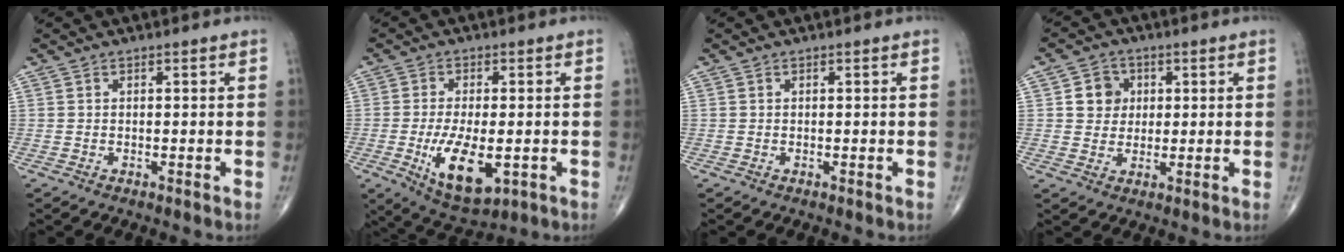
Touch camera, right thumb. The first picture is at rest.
{"total": 11.5, "force": [-2.9, 5.2, 9.8], "torque": [-0.166, -0.014, -0.037]}
{"total": 0.0}
{"total": 5.4, "force": [1.2, 4.9, 1.9], "torque": [-0.002, 0.001, 0.017]}